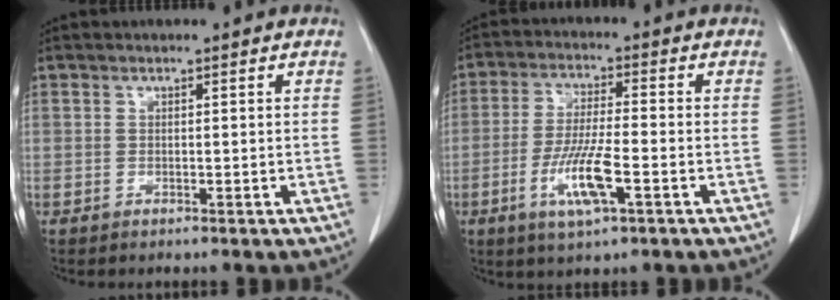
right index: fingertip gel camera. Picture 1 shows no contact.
{"total": 8.9, "force": [-3.3, 1.2, 8.2], "torque": [-0.160, -0.010, -0.058]}